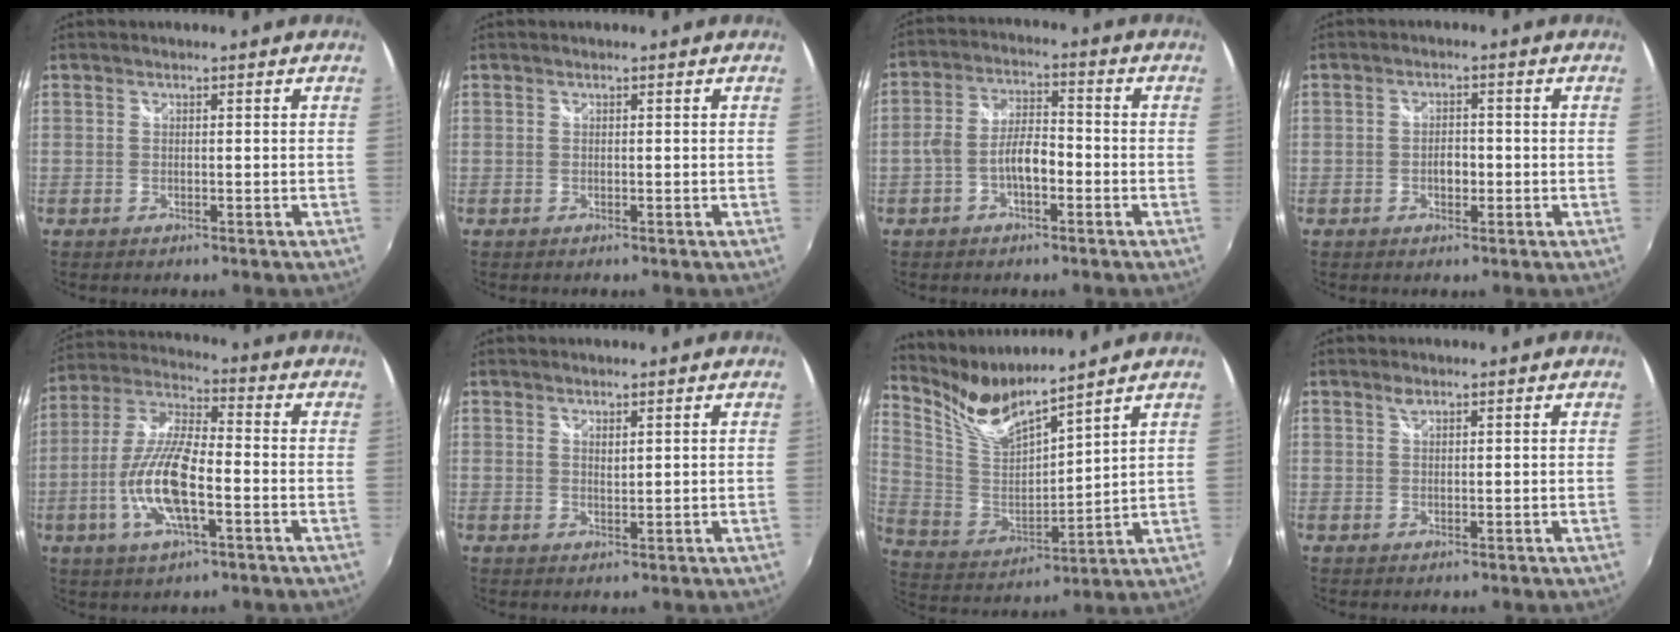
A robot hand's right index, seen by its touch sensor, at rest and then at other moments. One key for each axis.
{"total": 0.0}
{"total": 6.4, "fx": -2.6, "fy": 2.8, "fz": 5.2, "tx": -0.107, "ty": 0.015, "tz": -0.044}
{"total": 2.7, "fx": -0.7, "fy": 1.7, "fz": 1.9, "tx": -0.033, "ty": 0.002, "tz": -0.012}
{"total": 13.7, "fx": -4.2, "fy": 4.0, "fz": 12.4, "tx": -0.259, "ty": -0.005, "tz": -0.082}
{"total": 1.4, "fx": 1.0, "fy": 0.4, "fz": 0.9, "tx": -0.015, "ty": -0.001, "tz": 0.016}
{"total": 10.7, "fx": 9.6, "fy": 0.7, "fz": 4.8, "tx": -0.100, "ty": -0.019, "tz": 0.197}
{"total": 1.1, "fx": 0.8, "fy": 0.4, "fz": 0.6, "tx": -0.011, "ty": 0.003, "tz": 0.013}